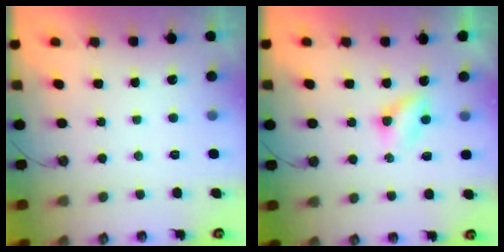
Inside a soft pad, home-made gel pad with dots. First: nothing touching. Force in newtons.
{"total": 3.5, "press": 3.5, "slide": 0.4}